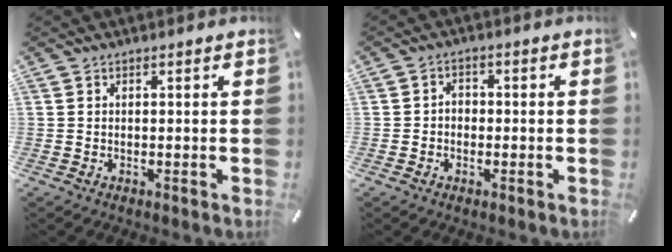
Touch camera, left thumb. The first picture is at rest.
{"total": 2.8, "force": [-1.2, 2.3, 1.0], "torque": [-0.019, 0.011, -0.025]}